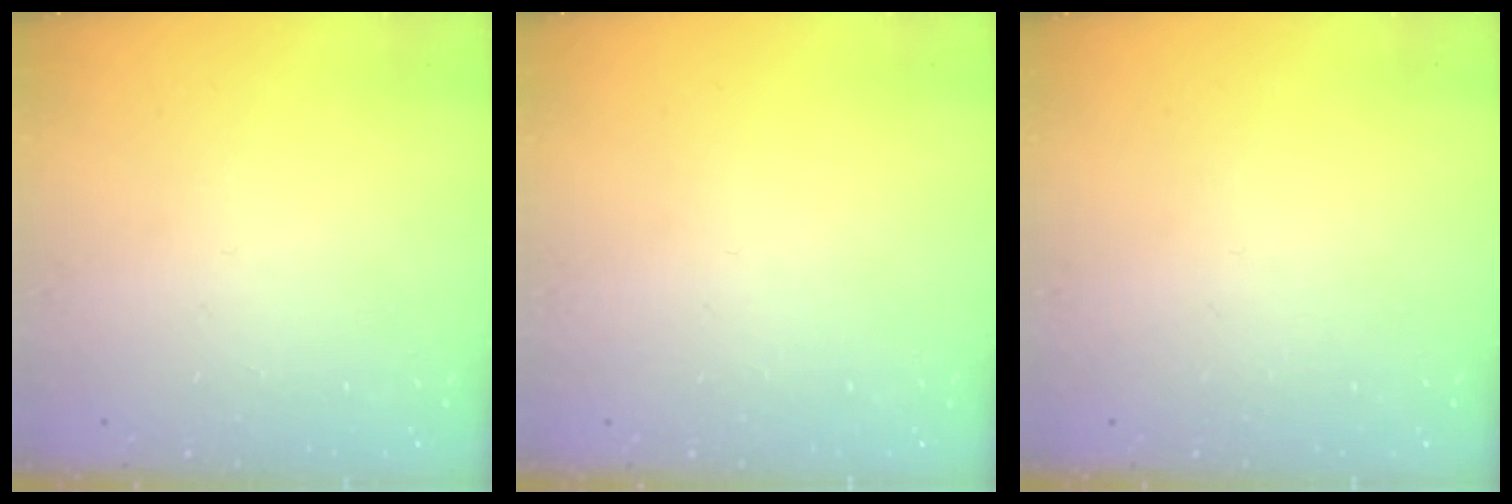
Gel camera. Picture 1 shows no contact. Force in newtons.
{"total": 0.0}
{"total": 0.0}